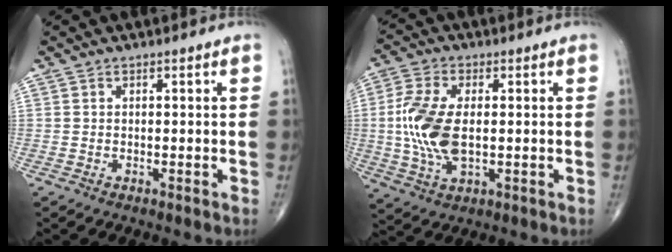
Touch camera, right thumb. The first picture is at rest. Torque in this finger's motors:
{"motor_torque": [1.12, 2.14, 1.53, 0.05, 0.20]}